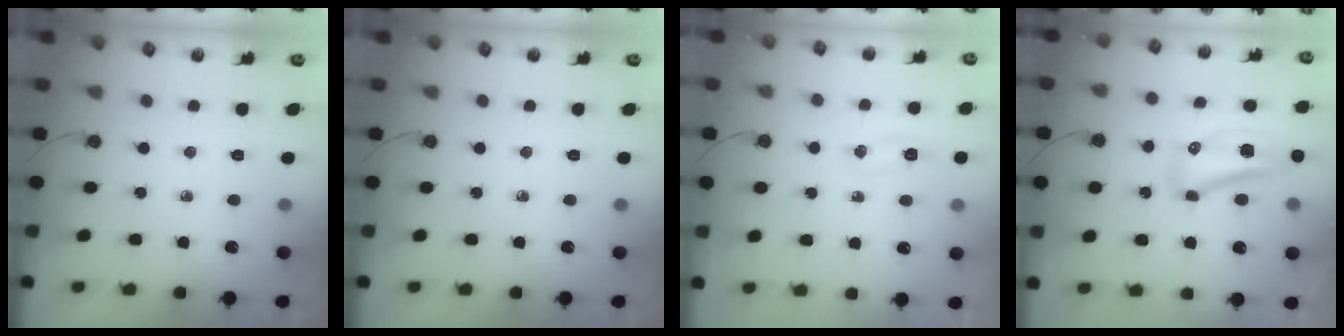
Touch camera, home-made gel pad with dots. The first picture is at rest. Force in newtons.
{"total": 0.0}
{"total": 4.0, "press": 4.0, "slide": 0.5}
{"total": 11.1, "press": 11.1, "slide": 0.7}